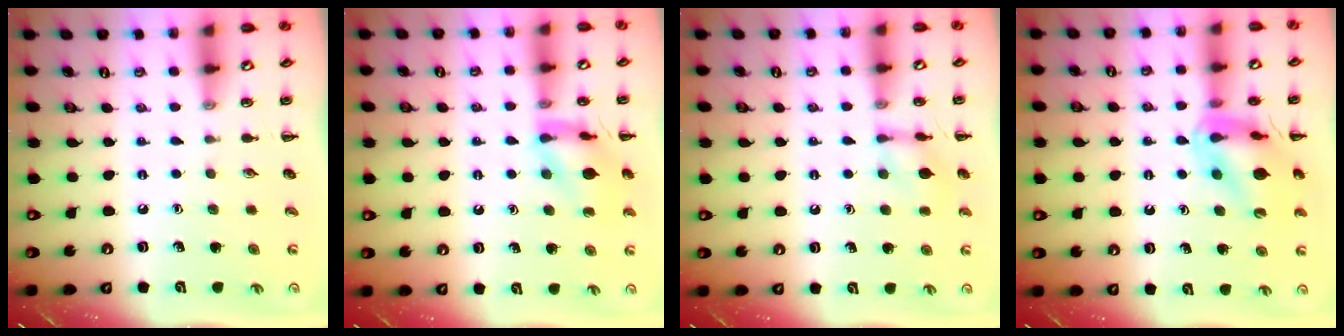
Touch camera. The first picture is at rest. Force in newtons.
{"total": 12.8, "press": 12.7, "slide": 1.2}
{"total": 8.6, "press": 8.6, "slide": 0.4}
{"total": 14.2, "press": 13.9, "slide": 2.7}